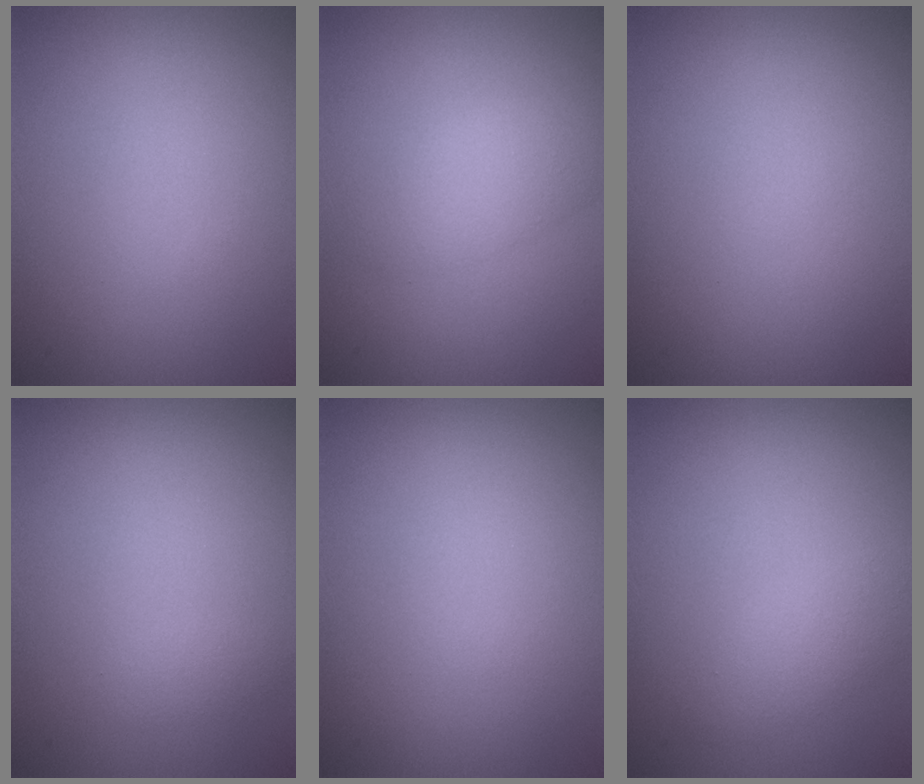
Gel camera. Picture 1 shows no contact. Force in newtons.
{"total": 2.6, "press": 2.6, "slide": 0.1}
{"total": 0.0}
{"total": 0.7, "press": 0.7, "slide": 0.1}
{"total": 0.0}
{"total": 2.1, "press": 2.1, "slide": 0.1}